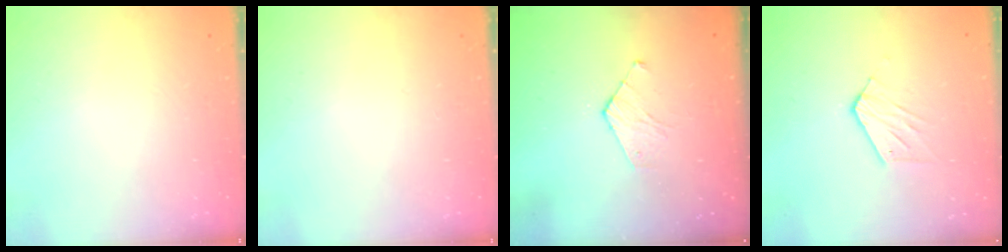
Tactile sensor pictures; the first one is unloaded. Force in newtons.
{"total": 0.0}
{"total": 2.8, "press": 2.7, "slide": 0.3}
{"total": 6.2, "press": 6.2, "slide": 0.5}